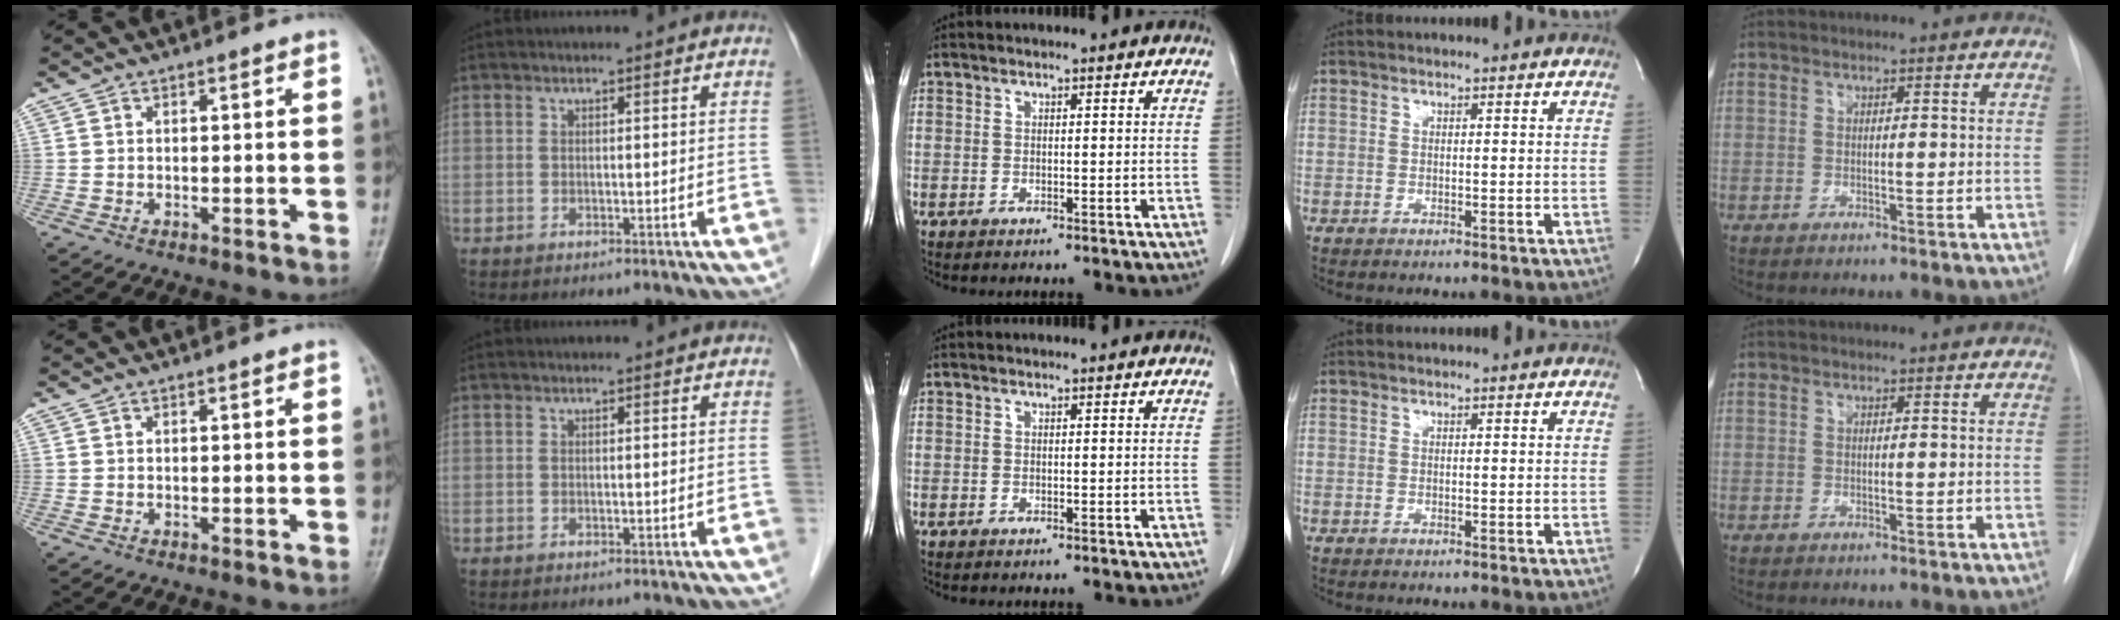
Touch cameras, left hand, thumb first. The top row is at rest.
{}